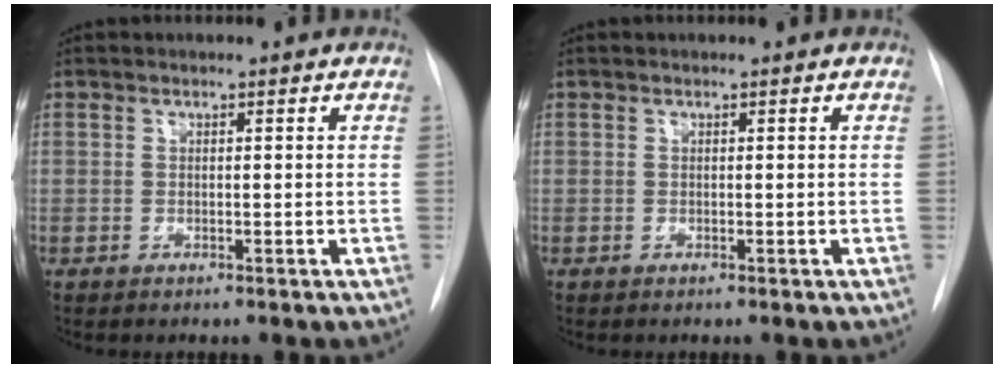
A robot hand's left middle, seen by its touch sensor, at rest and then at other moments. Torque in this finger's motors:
{"motor_torque": [-0.18, -0.12, 0.04, -0.01]}